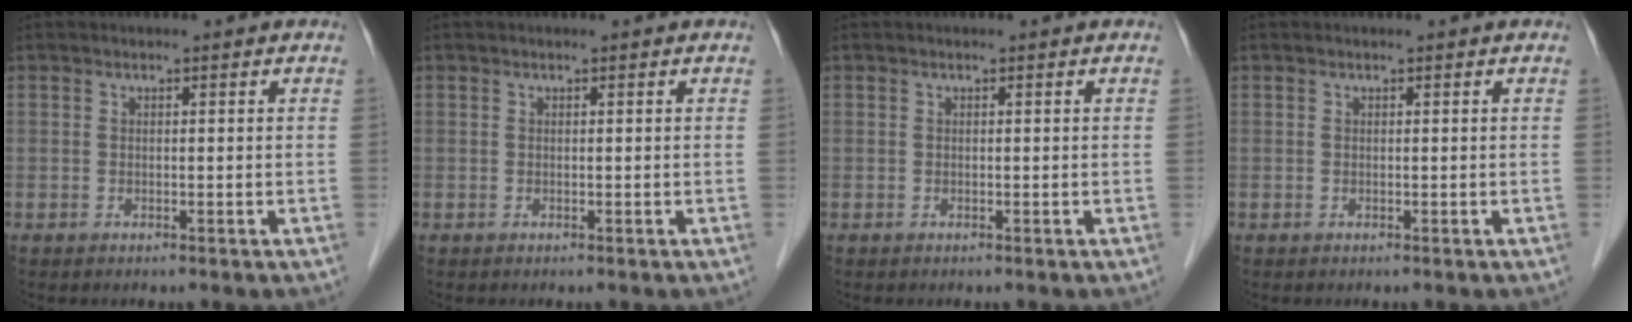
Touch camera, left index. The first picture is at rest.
{"total": 0.0}
{"total": 0.0}
{"total": 0.0}